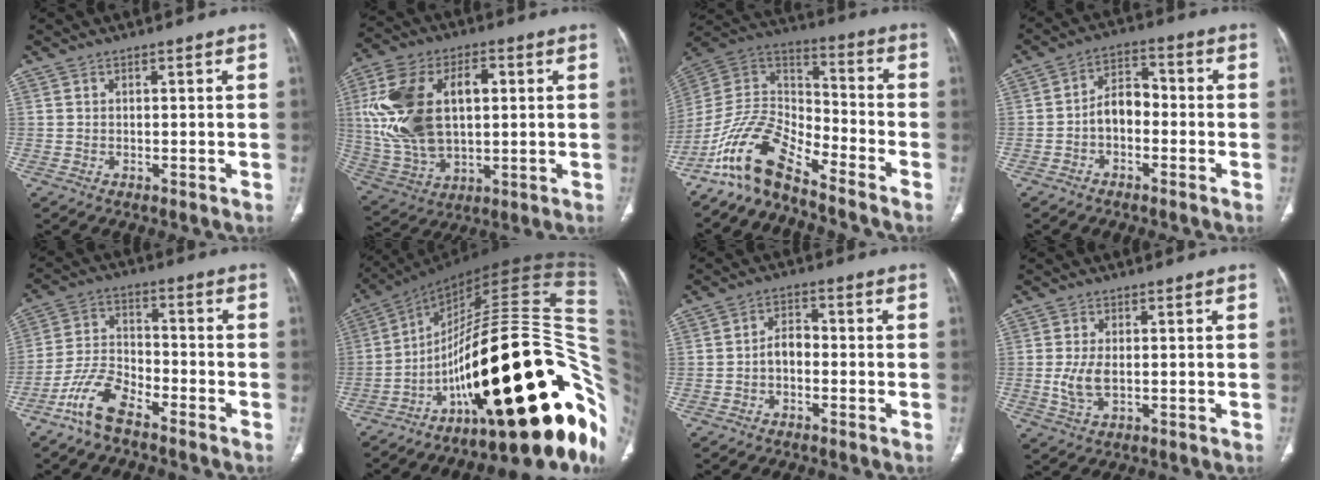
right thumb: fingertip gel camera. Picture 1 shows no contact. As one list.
[{"total": 21.3, "force": [2.8, 12.8, 16.8], "torque": [-0.322, 0.008, 0.060]}, {"total": 13.1, "force": [-10.5, 4.2, 6.4], "torque": [-0.119, 0.090, -0.209]}, {"total": 6.3, "force": [-1.6, 4.2, 4.3], "torque": [-0.056, 0.034, -0.040]}, {"total": 8.8, "force": [-6.4, 3.5, 5.0], "torque": [-0.113, 0.041, -0.133]}, {"total": 45.8, "force": [-8.2, 15.4, 42.3], "torque": [-0.494, 0.078, -0.123]}, {"total": 3.7, "force": [-1.2, 2.4, 2.5], "torque": [-0.035, 0.022, -0.029]}, {"total": 4.3, "force": [-0.2, 2.2, 3.7], "torque": [-0.090, -0.004, 0.001]}]